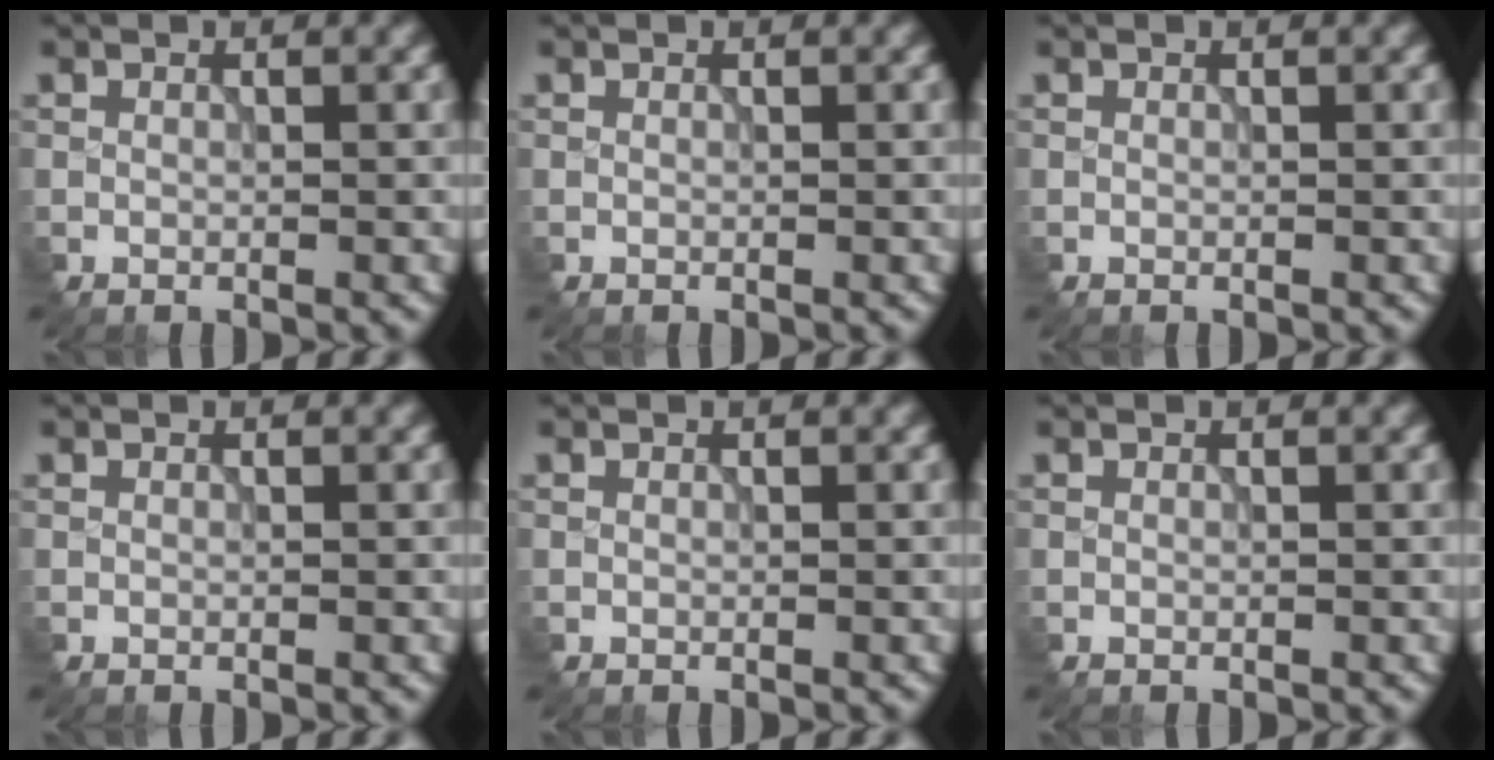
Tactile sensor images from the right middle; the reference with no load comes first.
{"total": 0.0}
{"total": 0.0}
{"total": 0.0}
{"total": 0.0}
{"total": 0.0}